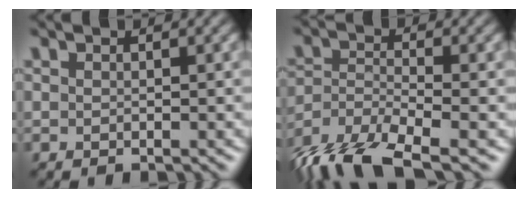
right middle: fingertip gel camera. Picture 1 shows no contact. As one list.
[{"total": 8.1, "force": [-6.4, 2.4, 4.3], "torque": [-0.088, -0.008, -0.132]}]